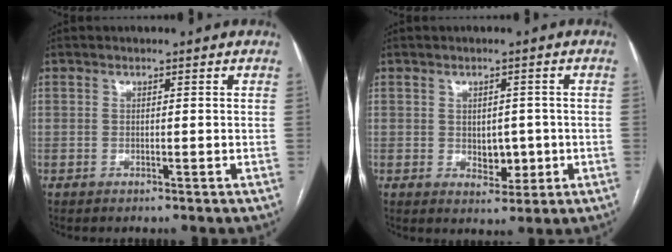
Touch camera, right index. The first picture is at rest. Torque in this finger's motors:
{"motor_torque": [0.07, -0.03, 0.12, 0.02]}